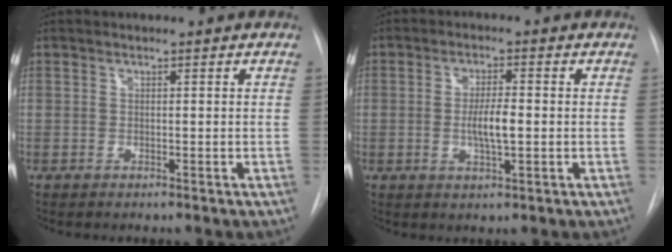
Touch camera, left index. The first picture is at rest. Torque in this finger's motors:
{"motor_torque": [0.49, 0.16, 0.12, 0.06]}